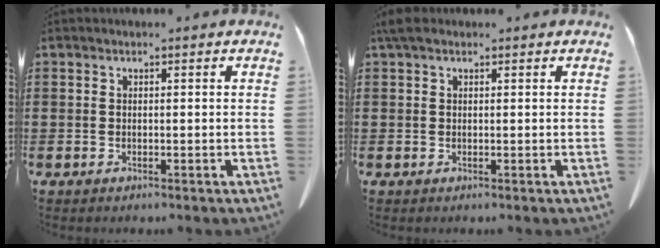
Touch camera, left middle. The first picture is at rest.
{"total": 1.9, "force": [1.1, 1.1, 1.1], "torque": [-0.027, 0.006, 0.020]}